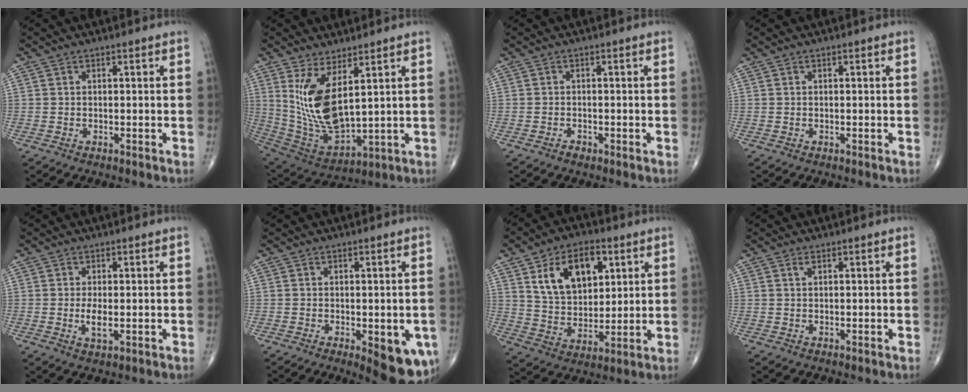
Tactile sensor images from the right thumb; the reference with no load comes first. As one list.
[{"total": 13.8, "force": [4.5, 5.7, 11.7], "torque": [-0.227, -0.036, 0.109]}, {"total": 1.0, "force": [-0.7, 0.6, 0.4], "torque": [-0.005, 0.002, -0.013]}, {"total": 0.0}, {"total": 3.0, "force": [-0.2, 1.1, 2.7], "torque": [-0.058, -0.009, -0.004]}, {"total": 9.9, "force": [-3.0, 3.9, 8.6], "torque": [-0.087, -0.010, -0.029]}, {"total": 14.7, "force": [5.8, 9.1, 10.0], "torque": [-0.133, -0.020, 0.110]}, {"total": 0.7, "force": [0.4, 0.3, 0.5], "torque": [-0.013, 0.006, 0.009]}]